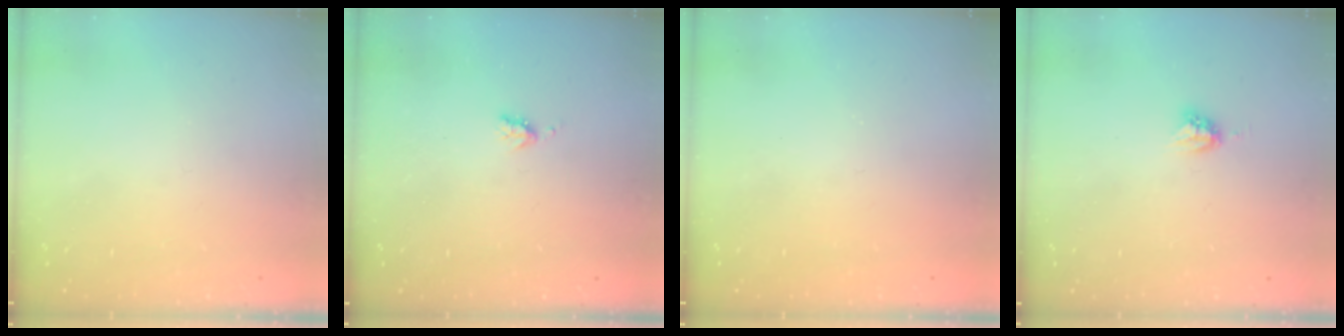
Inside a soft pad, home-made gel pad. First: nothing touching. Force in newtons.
{"total": 3.3, "press": 3.3, "slide": 0.6}
{"total": 0.0}
{"total": 3.4, "press": 3.4, "slide": 0.4}